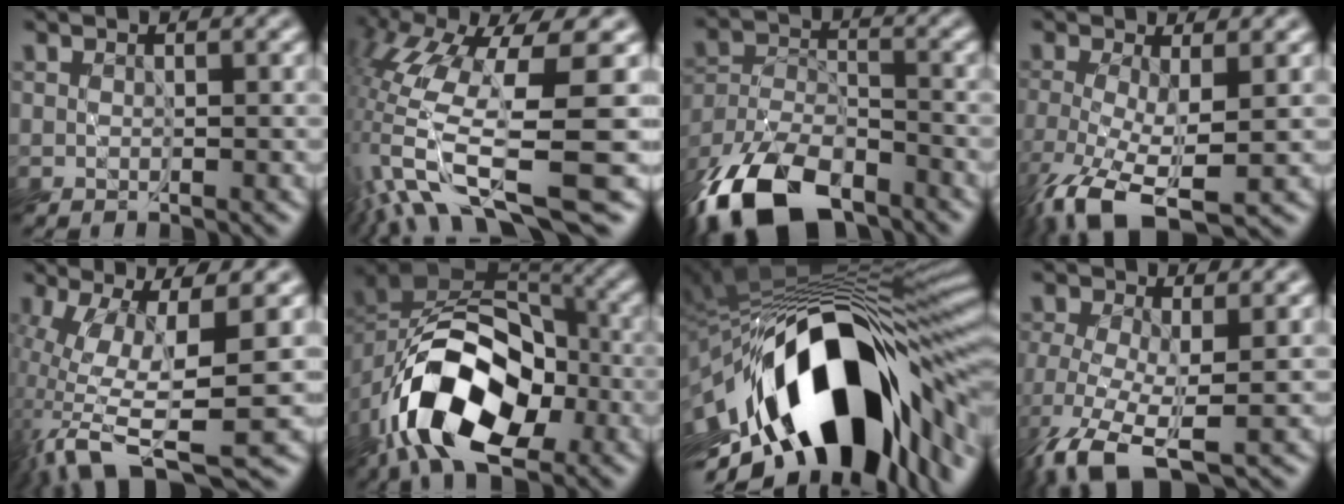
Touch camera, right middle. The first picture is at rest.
{"total": 11.8, "force": [-2.2, 2.1, 11.4], "torque": [-0.227, -0.002, -0.022]}
{"total": 11.5, "force": [-8.7, 4.9, 5.8], "torque": [-0.119, -0.012, -0.162]}
{"total": 7.0, "force": [-3.2, 2.4, 5.7], "torque": [-0.128, -0.024, -0.056]}
{"total": 10.6, "force": [-3.5, 3.0, 9.5], "torque": [-0.202, -0.013, -0.055]}
{"total": 13.0, "force": [-5.9, 7.4, 8.9], "torque": [-0.141, -0.003, -0.116]}
{"total": 17.8, "force": [-5.5, 8.7, 14.5], "torque": [-0.234, -0.008, -0.087]}
{"total": 6.6, "force": [-3.0, 3.0, 5.0], "torque": [-0.120, -0.020, -0.059]}